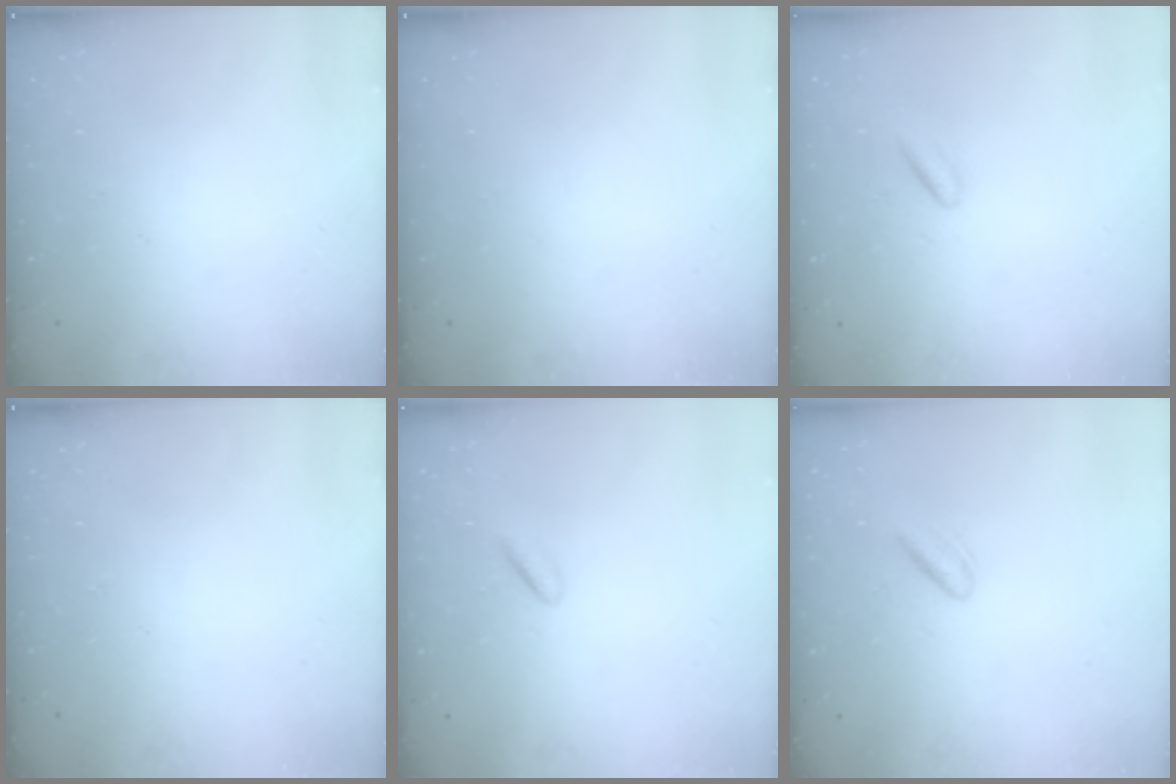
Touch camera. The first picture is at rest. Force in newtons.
{"total": 0.0}
{"total": 1.7, "press": 1.5, "slide": 0.7}
{"total": 0.0}
{"total": 2.5, "press": 2.3, "slide": 1.0}
{"total": 2.8, "press": 2.5, "slide": 1.3}